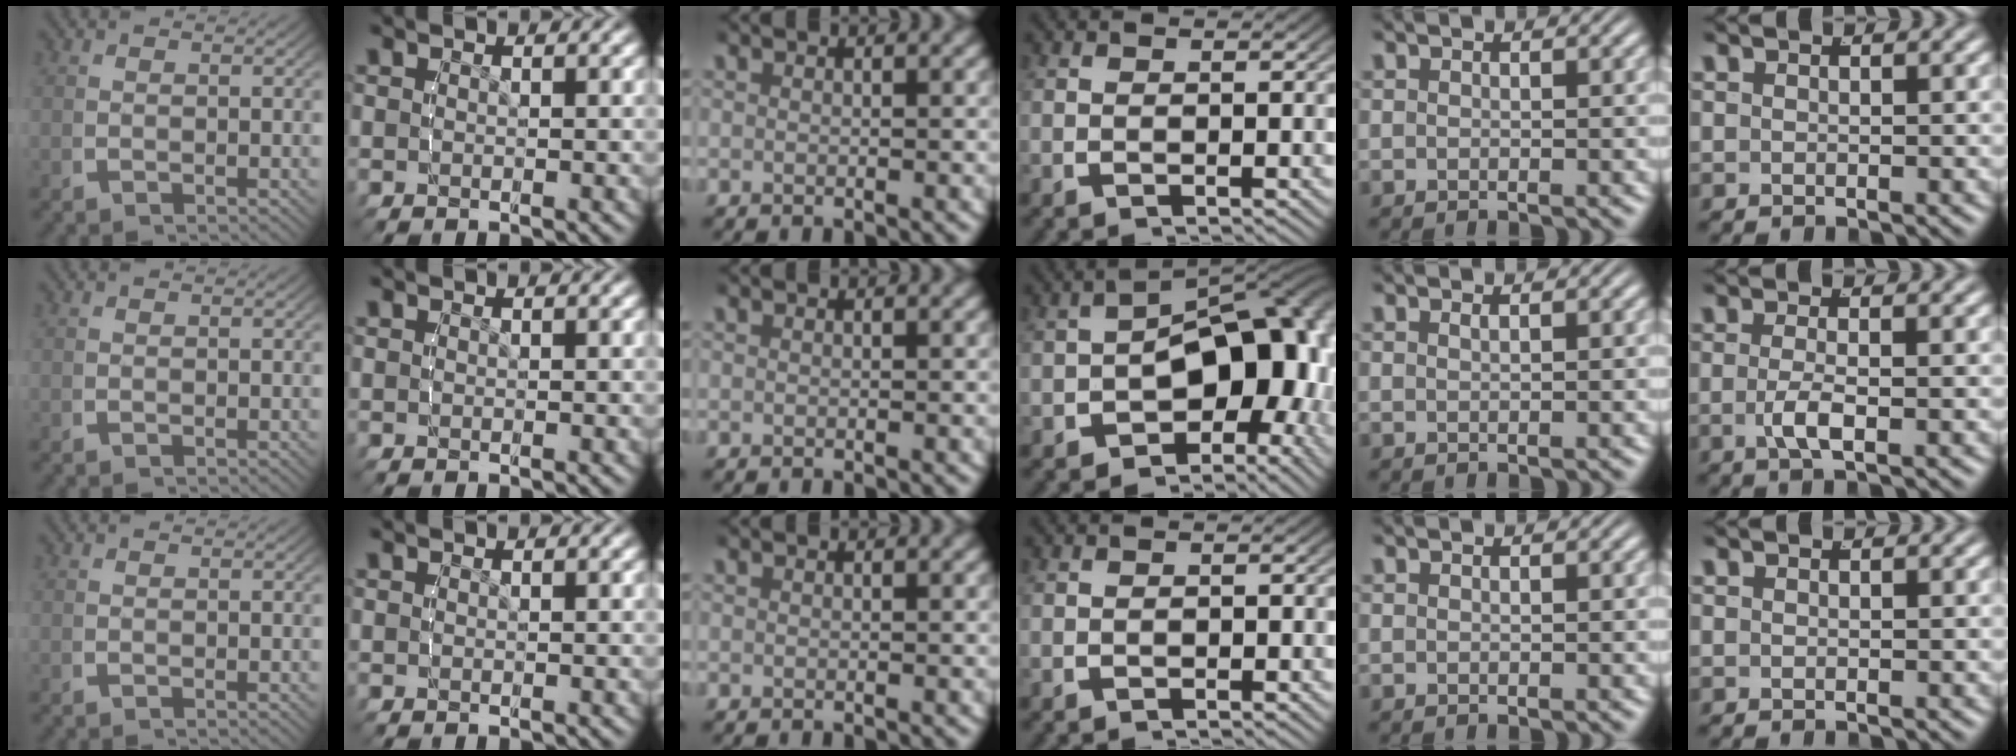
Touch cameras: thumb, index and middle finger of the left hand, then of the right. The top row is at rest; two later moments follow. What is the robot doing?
{"motion": "lift_and_place", "object": "glue stick"}